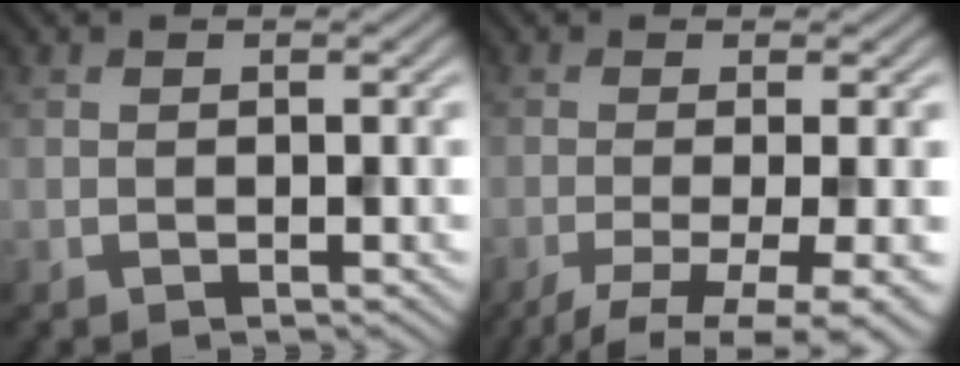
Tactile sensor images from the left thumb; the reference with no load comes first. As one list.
[{"total": 7.2, "force": [-3.1, 1.8, 6.3], "torque": [-0.093, -0.009, -0.051]}]